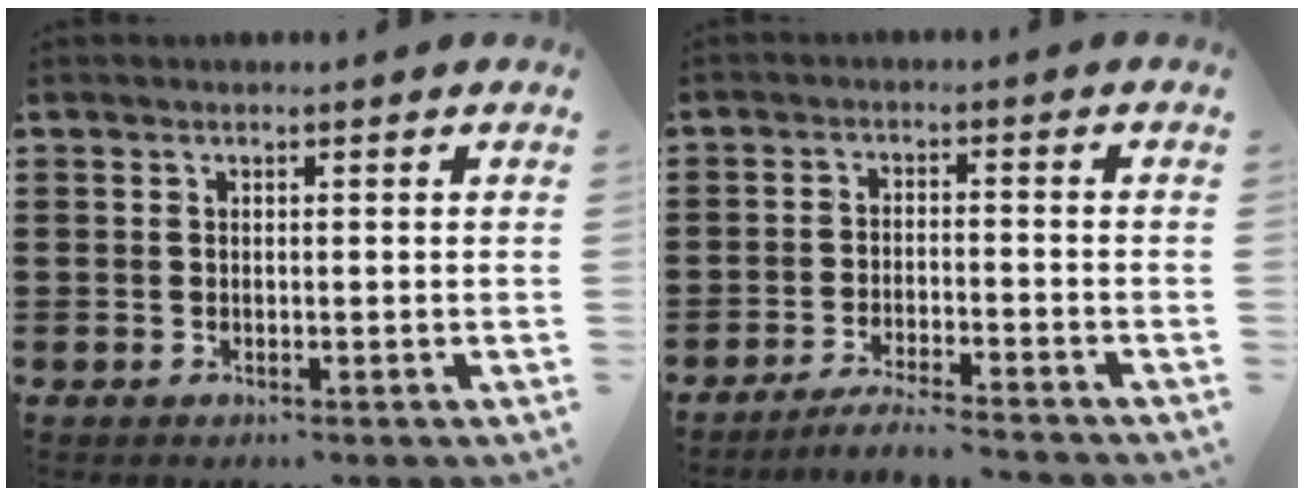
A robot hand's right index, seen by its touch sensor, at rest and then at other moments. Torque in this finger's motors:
{"motor_torque": [1.07, 1.07, 0.03, 0.02]}